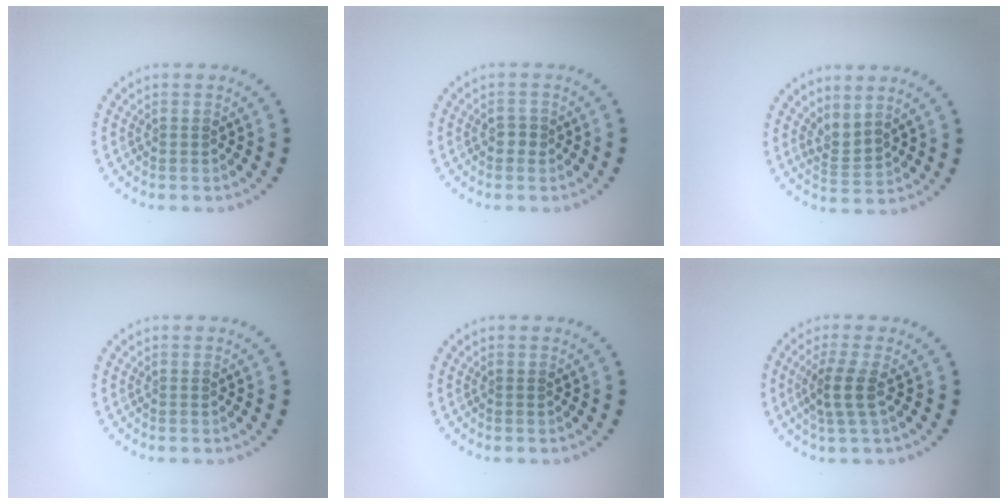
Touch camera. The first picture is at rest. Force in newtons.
{"total": 1.1, "press": 1.0, "slide": 0.4}
{"total": 2.1, "press": 1.4, "slide": 1.6}
{"total": 0.0}
{"total": 0.0}
{"total": 2.7, "press": 2.2, "slide": 1.6}